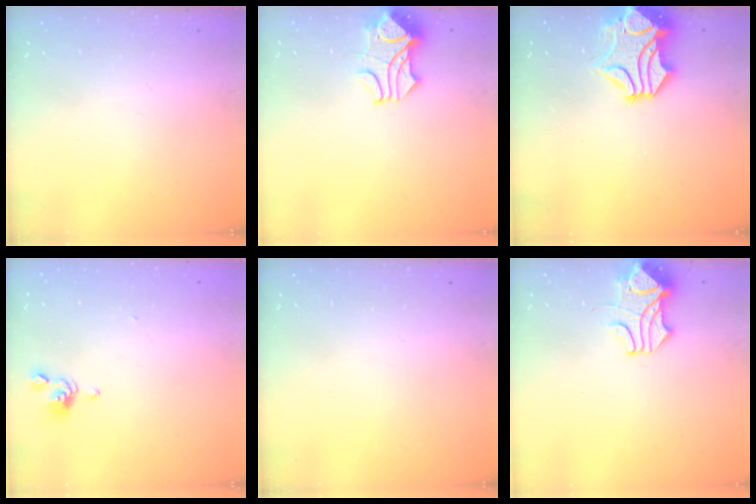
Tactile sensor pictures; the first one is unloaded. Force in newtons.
{"total": 1.7, "press": 1.3, "slide": 1.2}
{"total": 2.3, "press": 1.9, "slide": 1.3}
{"total": 0.7, "press": 0.6, "slide": 0.5}
{"total": 0.0}
{"total": 1.8, "press": 1.7, "slide": 0.7}